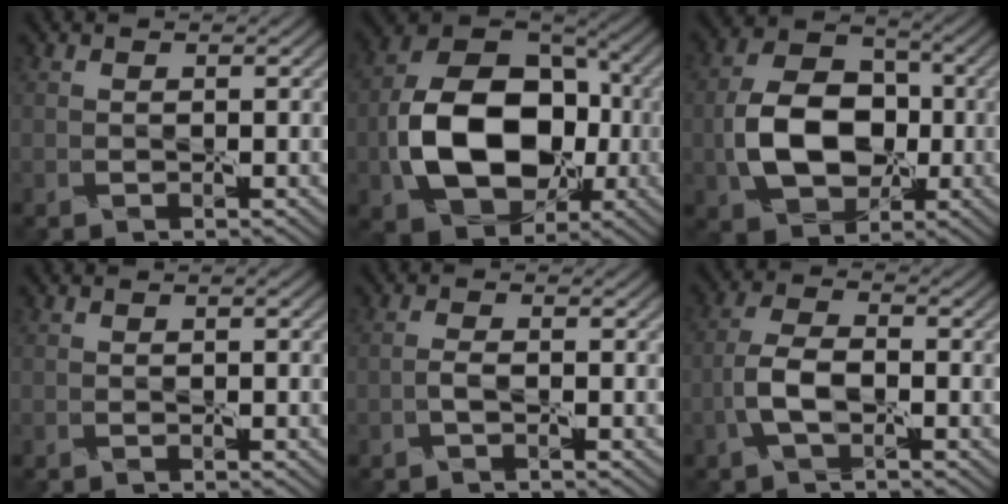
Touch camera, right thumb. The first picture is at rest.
{"total": 13.0, "force": [-2.0, 9.4, 8.8], "torque": [-0.153, -0.004, -0.039]}
{"total": 8.7, "force": [-1.1, 6.5, 5.6], "torque": [-0.113, 0.008, -0.025]}
{"total": 0.8, "force": [0.0, 0.2, 0.8], "torque": [-0.014, 0.000, 0.001]}
{"total": 0.8, "force": [-0.5, -0.5, 0.2], "torque": [-0.007, 0.012, -0.018]}
{"total": 3.7, "force": [-1.6, 1.4, 3.0], "torque": [-0.064, 0.013, -0.041]}